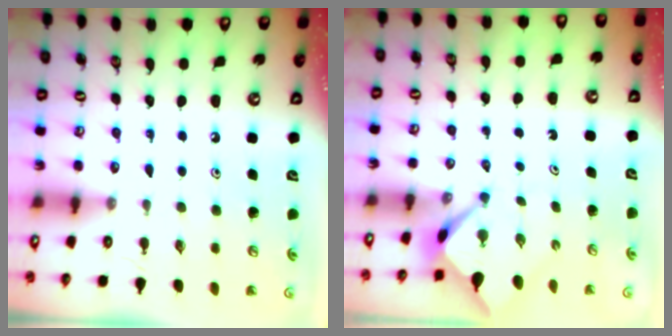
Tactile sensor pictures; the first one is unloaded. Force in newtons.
{"total": 2.3, "press": 2.3, "slide": 0.3}